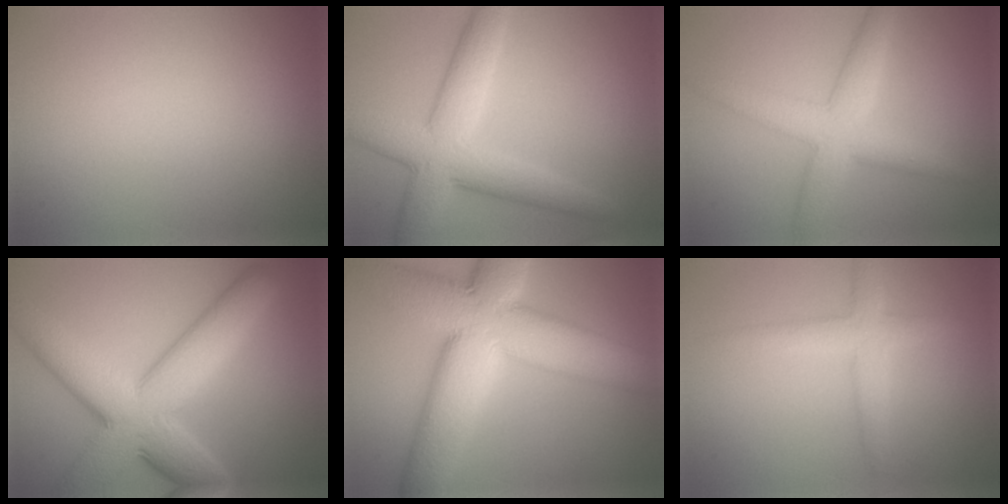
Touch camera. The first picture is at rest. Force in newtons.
{"total": 6.7, "press": 6.7, "slide": 0.2}
{"total": 4.9, "press": 4.9, "slide": 0.1}
{"total": 10.2, "press": 10.2, "slide": 0.2}
{"total": 14.4, "press": 14.4, "slide": 1.1}
{"total": 3.0, "press": 3.0, "slide": 0.1}